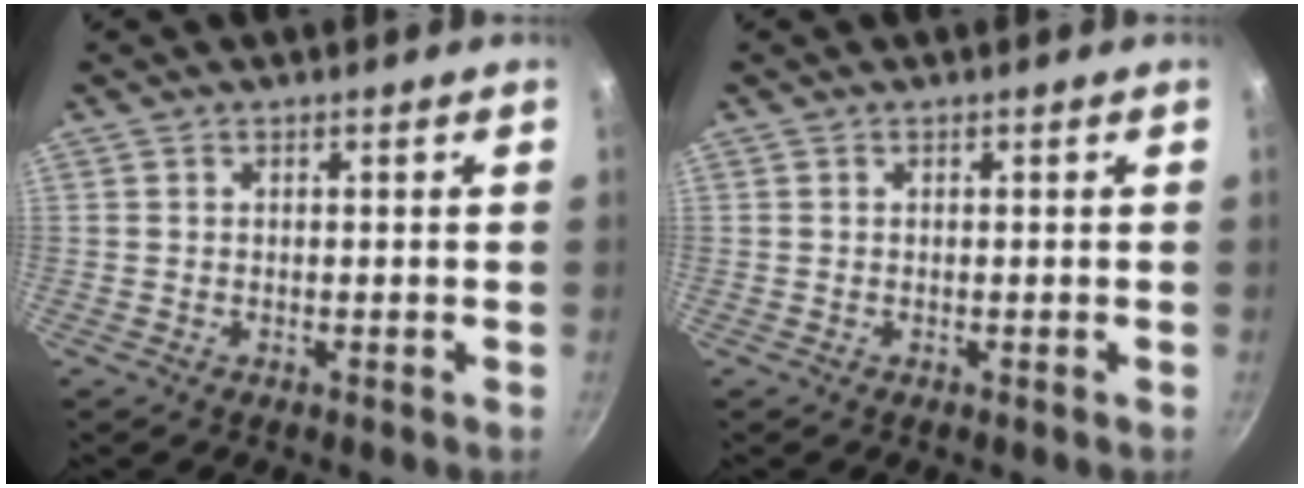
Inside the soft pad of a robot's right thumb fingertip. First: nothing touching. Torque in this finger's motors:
{"motor_torque": [0.01, 0.01, 0.11, 0.00, 0.00]}